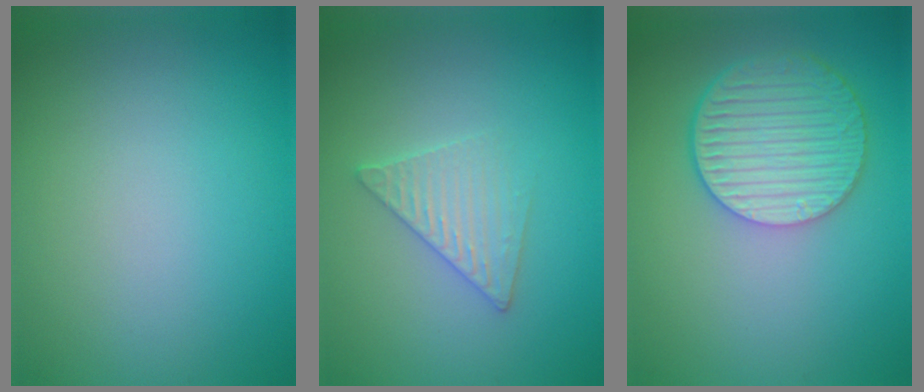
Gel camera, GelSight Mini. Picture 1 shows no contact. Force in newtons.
{"total": 2.6, "press": 2.6, "slide": 0.3}
{"total": 6.0, "press": 5.0, "slide": 3.4}